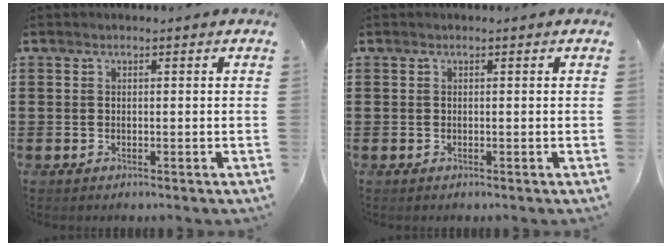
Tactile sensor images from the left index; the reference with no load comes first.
{"total": 0.0}